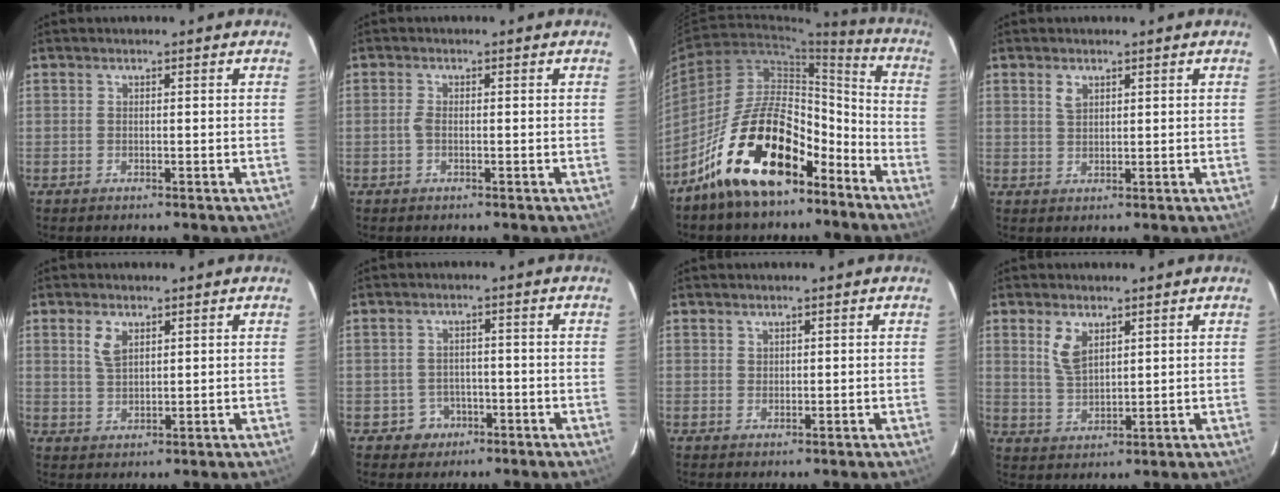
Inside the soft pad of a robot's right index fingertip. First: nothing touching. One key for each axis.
{"total": 1.4, "fx": -0.3, "fy": 0.6, "fz": 1.2, "tx": -0.026, "ty": 0.002, "tz": -0.008}
{"total": 20.0, "fx": -13.0, "fy": 8.8, "fz": 12.4, "tx": -0.213, "ty": 0.032, "tz": -0.215}
{"total": 2.1, "fx": 1.1, "fy": 1.3, "fz": 1.2, "tx": -0.022, "ty": 0.004, "tz": 0.022}
{"total": 4.0, "fx": 1.9, "fy": 2.2, "fz": 2.7, "tx": -0.052, "ty": 0.004, "tz": 0.040}
{"total": 4.2, "fx": -1.9, "fy": 3.7, "fz": 0.2, "tx": -0.016, "ty": 0.016, "tz": -0.023}
{"total": 1.0, "fx": 0.7, "fy": 0.7, "fz": 0.1, "tx": 0.000, "ty": 0.004, "tz": 0.012}
{"total": 5.7, "fx": 2.8, "fy": 3.0, "fz": 3.9, "tx": -0.076, "ty": 0.002, "tz": 0.059}